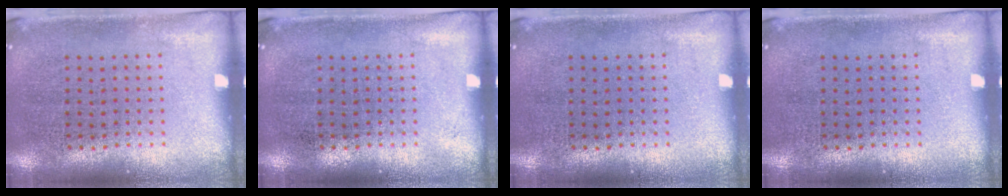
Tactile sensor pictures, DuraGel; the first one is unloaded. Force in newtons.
{"total": 0.0}
{"total": 0.0}
{"total": 0.0}